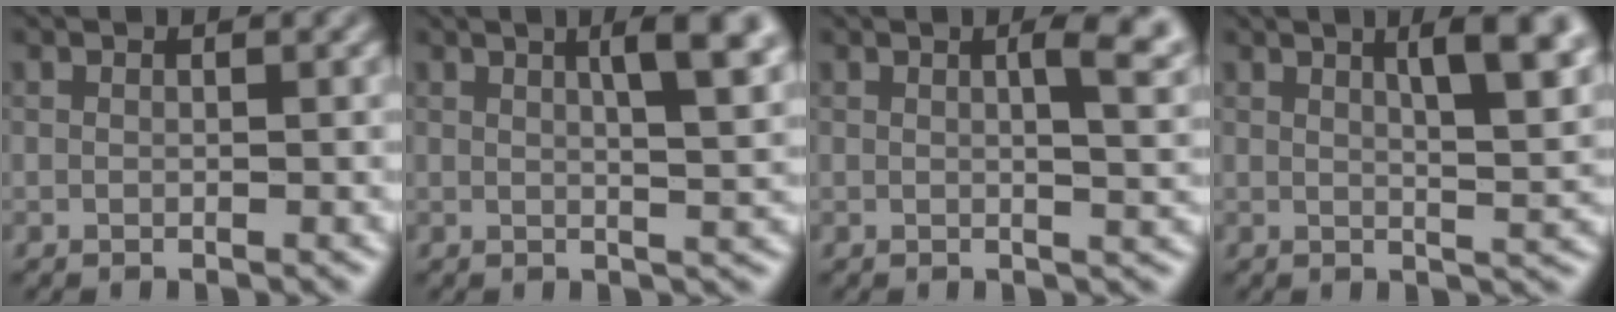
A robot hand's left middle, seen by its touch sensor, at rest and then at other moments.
{"total": 6.2, "force": [2.3, 1.8, 5.5], "torque": [-0.048, 0.014, 0.024]}
{"total": 4.7, "force": [1.5, 1.4, 4.3], "torque": [-0.046, 0.007, 0.019]}
{"total": 6.8, "force": [2.8, 2.0, 5.9], "torque": [-0.057, 0.010, 0.036]}